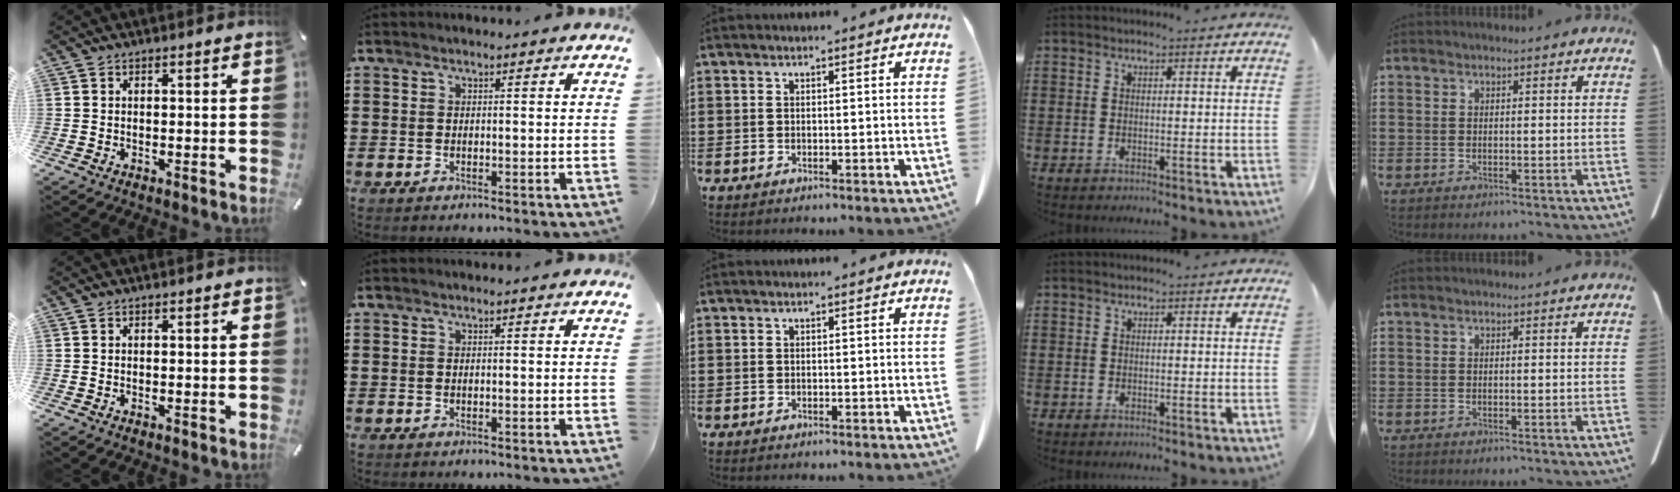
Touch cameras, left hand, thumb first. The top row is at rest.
{}